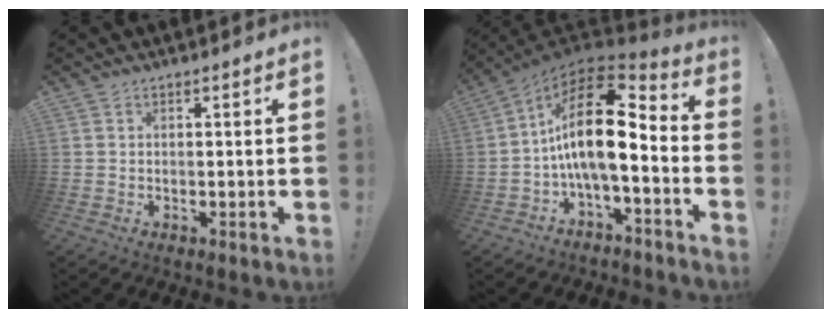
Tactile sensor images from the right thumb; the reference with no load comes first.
{"total": 19.0, "force": [1.0, 8.0, 17.3], "torque": [-0.308, -0.004, 0.018]}